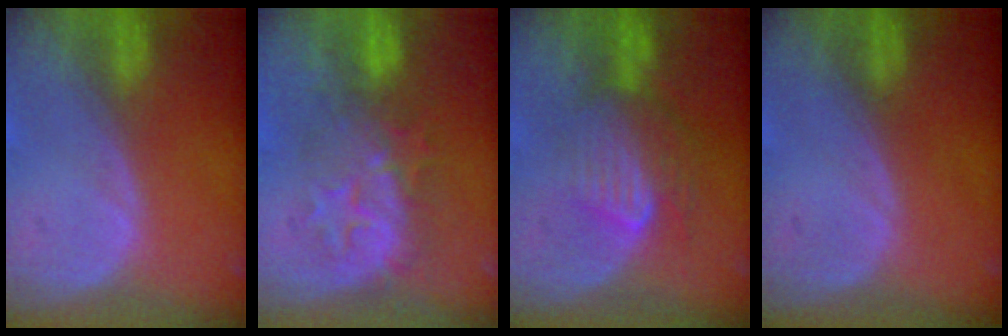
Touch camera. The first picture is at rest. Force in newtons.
{"total": 8.4, "press": 8.1, "slide": 2.2}
{"total": 7.6, "press": 7.2, "slide": 2.2}
{"total": 0.0}